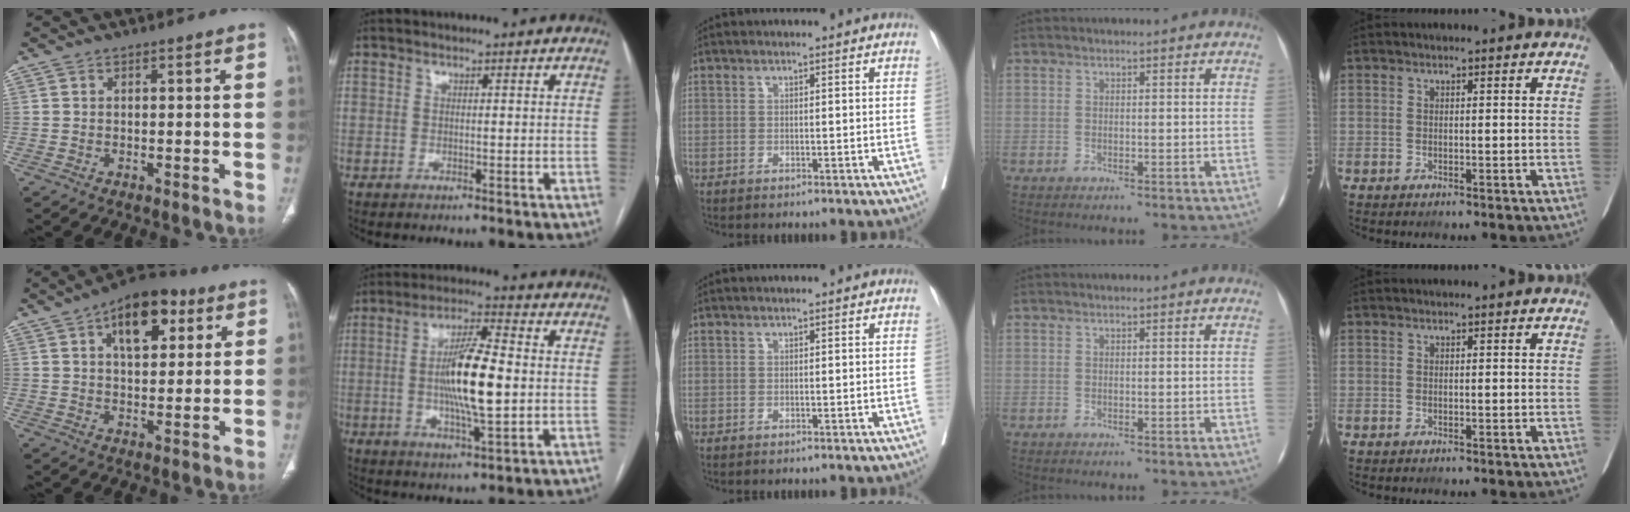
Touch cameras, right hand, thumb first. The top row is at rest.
{"thumb": {"total": 12.7, "force": [5.3, 6.7, 9.4], "torque": [-0.108, -0.002, 0.076]}, "index": {"total": 11.9, "force": [-0.6, 1.8, 11.7], "torque": [-0.216, 0.000, -0.012]}}